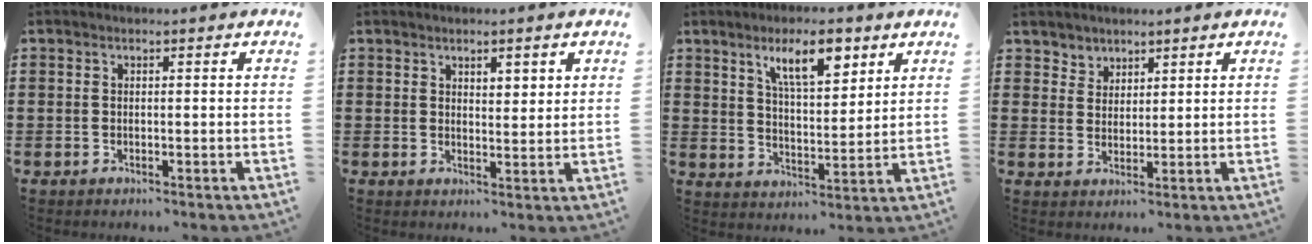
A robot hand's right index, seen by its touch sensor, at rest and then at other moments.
{"total": 2.0, "force": [1.6, 0.8, 0.9], "torque": [-0.021, 0.004, 0.029]}
{"total": 9.2, "force": [5.2, 3.2, 6.9], "torque": [-0.116, -0.006, 0.085]}
{"total": 3.2, "force": [2.4, 2.1, -0.3], "torque": [-0.008, 0.004, 0.046]}